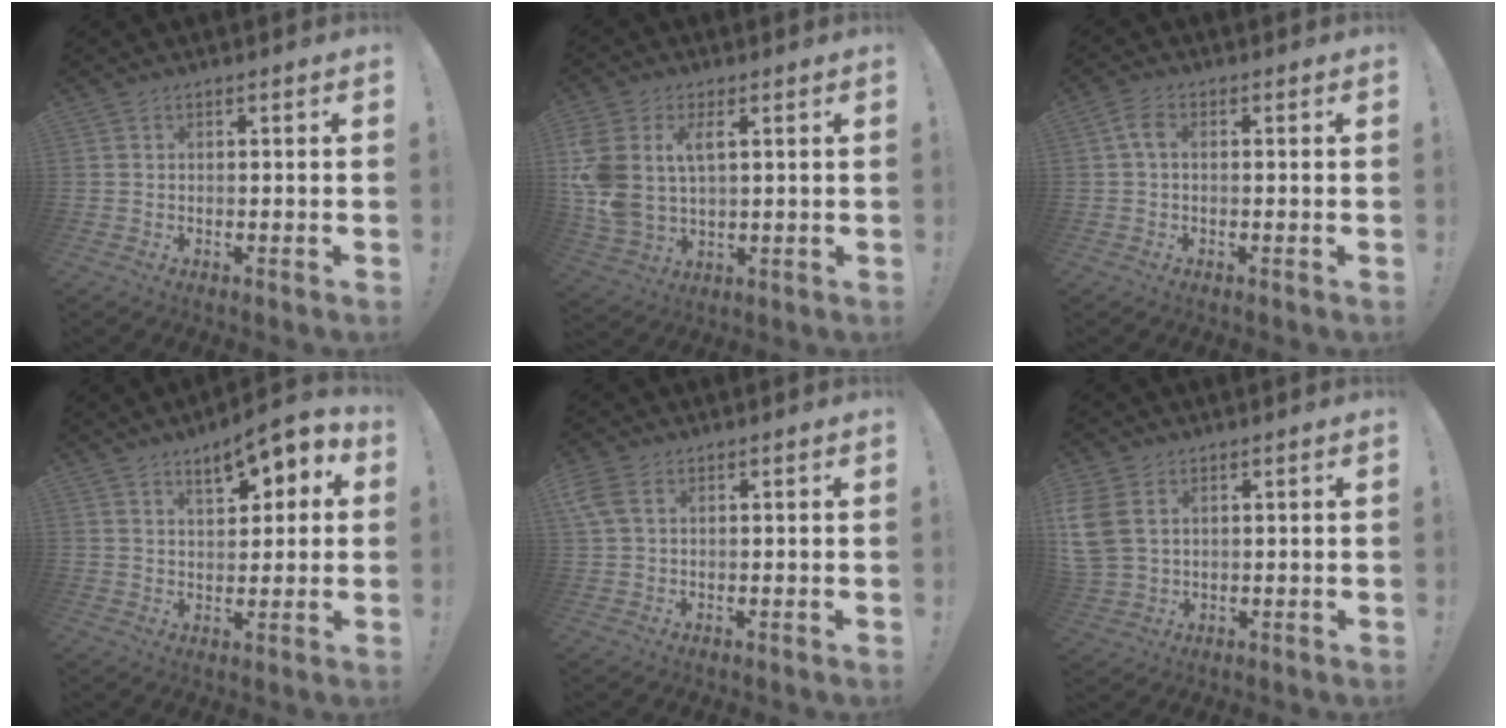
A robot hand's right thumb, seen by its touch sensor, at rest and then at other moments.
{"total": 9.9, "force": [3.6, 6.3, 6.7], "torque": [-0.143, -0.014, 0.070]}
{"total": 3.4, "force": [0.4, 1.9, 2.9], "torque": [-0.057, 0.010, 0.010]}
{"total": 9.3, "force": [4.9, 4.1, 6.7], "torque": [-0.091, -0.024, 0.082]}
{"total": 4.5, "force": [1.7, 2.6, 3.2], "torque": [-0.071, 0.002, 0.036]}
{"total": 8.3, "force": [3.1, 5.7, 5.0], "torque": [-0.103, -0.010, 0.065]}